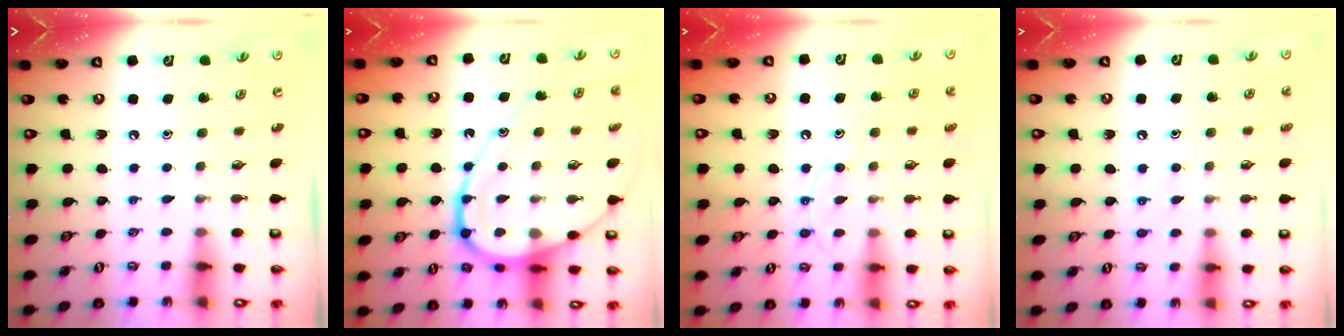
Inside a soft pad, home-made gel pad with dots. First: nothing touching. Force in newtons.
{"total": 17.3, "press": 17.2, "slide": 1.7}
{"total": 10.5, "press": 10.4, "slide": 1.0}
{"total": 6.9, "press": 6.9, "slide": 0.7}